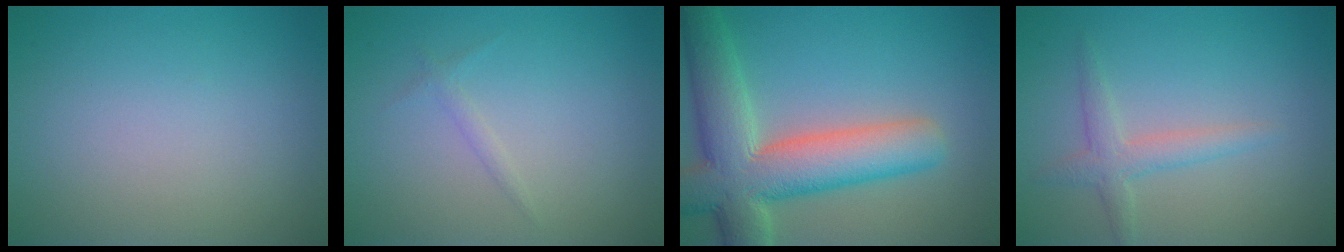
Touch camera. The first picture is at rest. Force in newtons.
{"total": 0.8, "press": 0.8, "slide": 0.1}
{"total": 9.9, "press": 9.9, "slide": 0.8}
{"total": 2.2, "press": 2.2, "slide": 0.1}